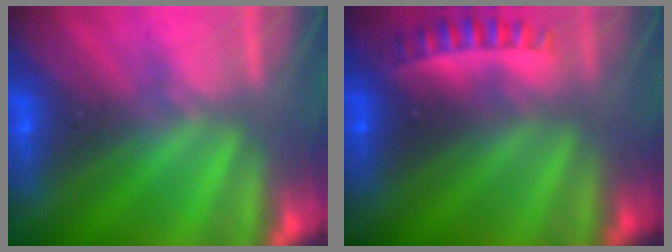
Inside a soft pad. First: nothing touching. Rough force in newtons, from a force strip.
{"total": 2.7}